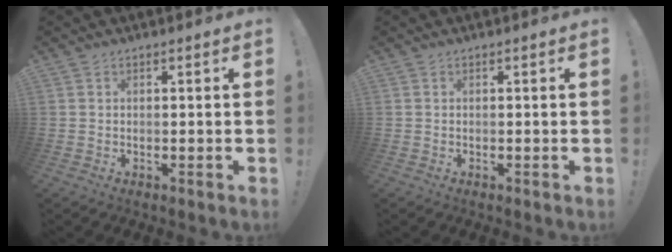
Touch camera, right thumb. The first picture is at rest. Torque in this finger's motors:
{"motor_torque": [0.00, 0.00, 0.00, 0.00, 0.00]}